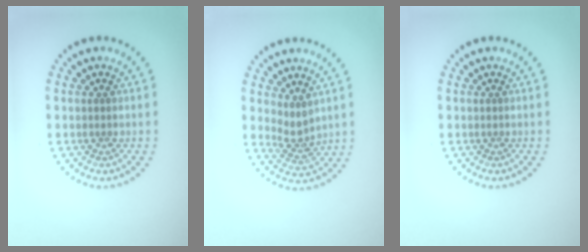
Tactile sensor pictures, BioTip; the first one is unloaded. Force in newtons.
{"total": 2.3, "press": 1.6, "slide": 1.6}
{"total": 0.0}